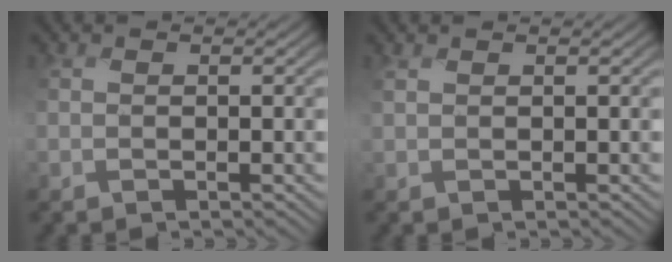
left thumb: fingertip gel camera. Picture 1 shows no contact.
{"total": 0.8, "force": [0.7, 0.2, 0.4], "torque": [-0.016, 0.002, 0.017]}